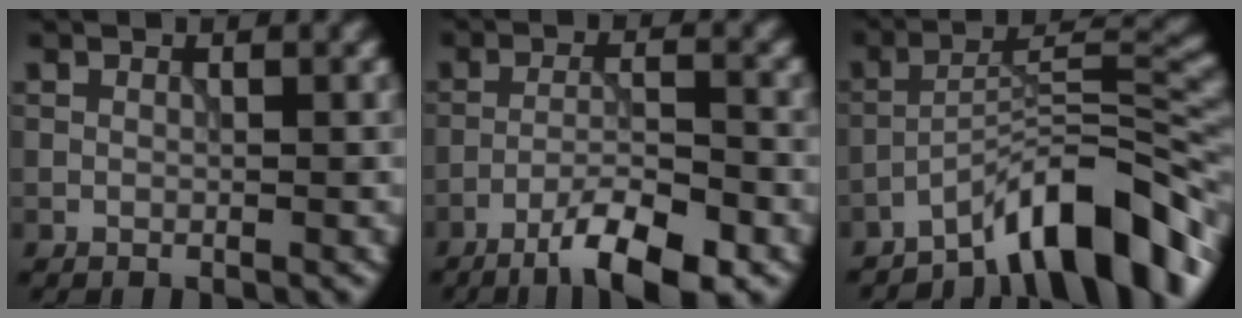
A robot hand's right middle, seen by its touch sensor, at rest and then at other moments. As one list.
[{"total": 6.4, "force": [-4.3, 1.2, 4.5], "torque": [-0.075, 0.004, -0.071]}, {"total": 10.0, "force": [-7.0, 2.4, 6.6], "torque": [-0.091, 0.017, -0.123]}]